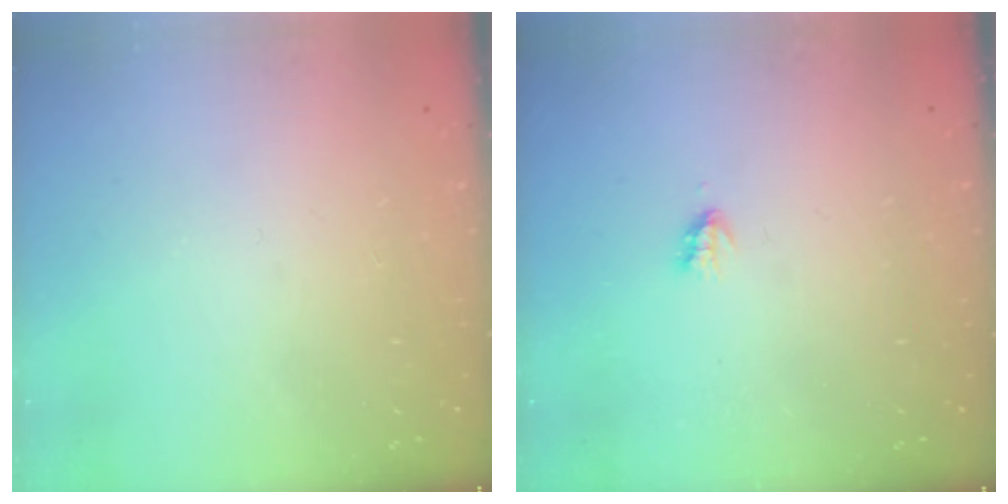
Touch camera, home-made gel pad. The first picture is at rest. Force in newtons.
{"total": 1.9, "press": 1.8, "slide": 0.4}